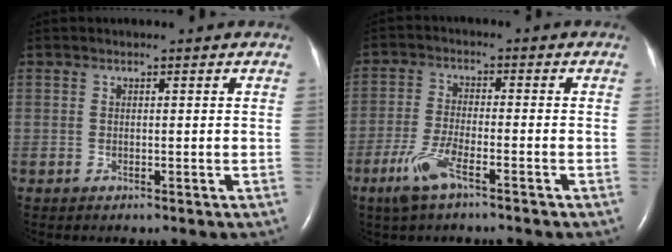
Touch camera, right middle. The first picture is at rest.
{"total": 6.5, "force": [-4.1, 1.2, 4.9], "torque": [-0.116, -0.011, -0.080]}